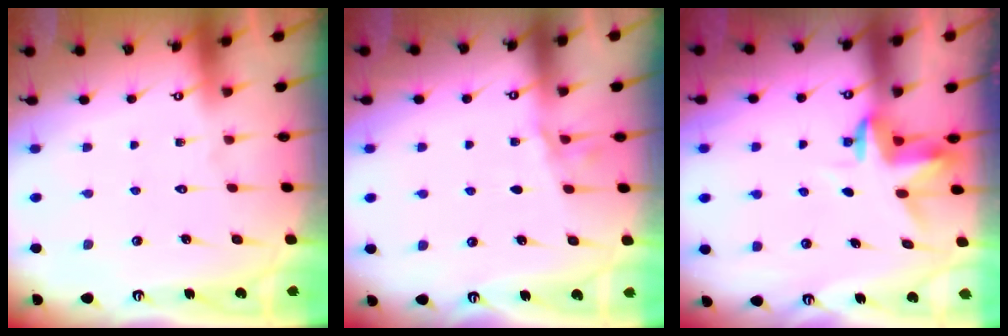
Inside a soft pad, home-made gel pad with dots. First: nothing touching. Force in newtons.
{"total": 3.5, "press": 3.4, "slide": 0.5}
{"total": 3.5, "press": 3.5, "slide": 0.2}